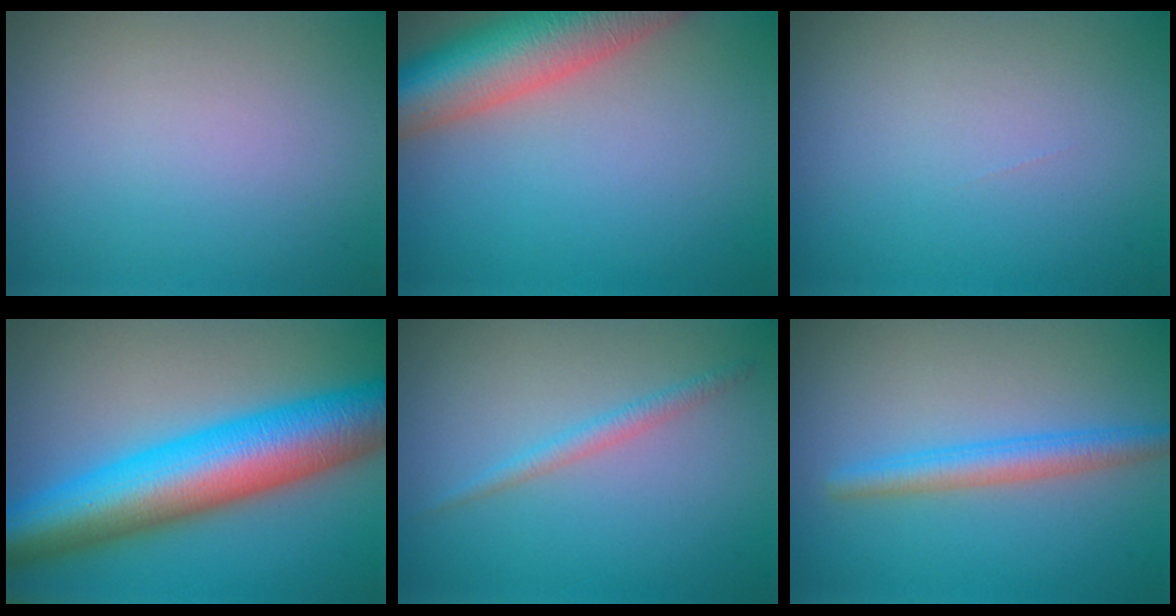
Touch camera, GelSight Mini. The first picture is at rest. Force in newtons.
{"total": 9.7, "press": 9.7, "slide": 0.7}
{"total": 0.0}
{"total": 12.8, "press": 12.8, "slide": 0.1}
{"total": 1.5, "press": 1.4, "slide": 0.1}
{"total": 3.0, "press": 3.0, "slide": 0.1}